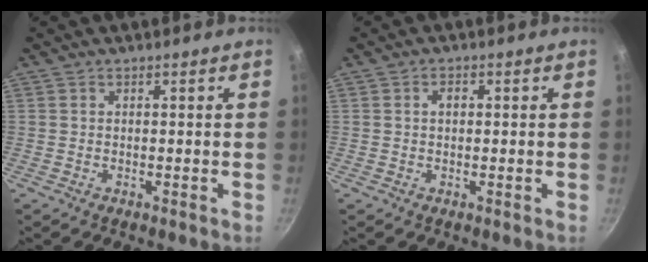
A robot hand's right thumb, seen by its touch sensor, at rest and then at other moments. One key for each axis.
{"total": 1.9, "fx": 0.3, "fy": 1.3, "fz": 1.3, "tx": -0.016, "ty": 0.005, "tz": 0.004}